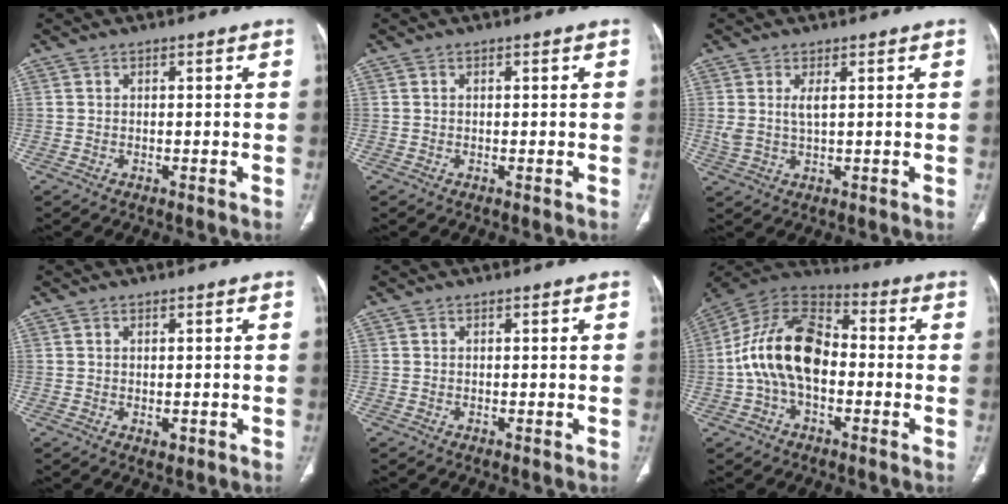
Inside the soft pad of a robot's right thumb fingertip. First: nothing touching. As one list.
[{"total": 0.0}, {"total": 3.4, "force": [0.9, 1.2, 3.0], "torque": [-0.072, -0.002, 0.025]}, {"total": 1.4, "force": [-0.3, 0.9, 1.1], "torque": [-0.015, -0.005, 0.002]}, {"total": 0.0}, {"total": 16.8, "force": [-1.7, 10.3, 13.1], "torque": [-0.237, 0.042, -0.040]}]